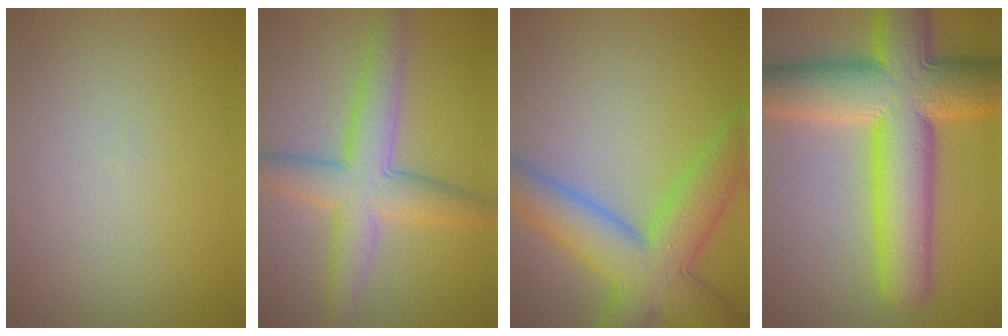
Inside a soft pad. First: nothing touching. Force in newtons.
{"total": 6.0, "press": 6.0, "slide": 0.1}
{"total": 8.8, "press": 8.8, "slide": 0.4}
{"total": 12.9, "press": 12.9, "slide": 0.4}